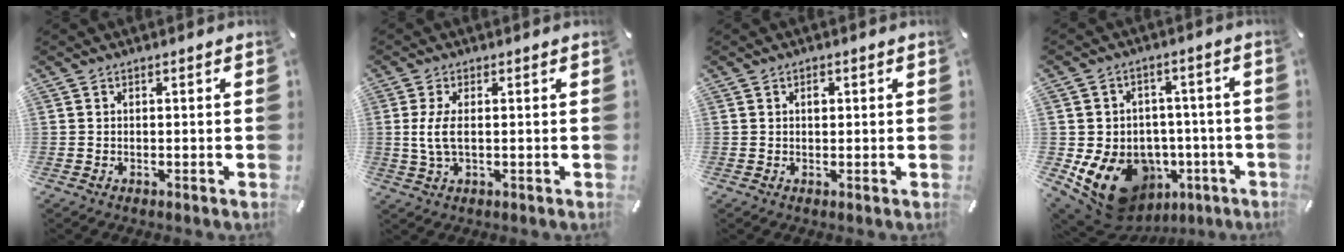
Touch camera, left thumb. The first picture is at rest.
{"total": 5.6, "force": [0.3, 2.3, 5.1], "torque": [-0.115, -0.002, -0.001]}
{"total": 1.2, "force": [0.3, 0.9, 0.8], "torque": [-0.001, -0.001, 0.001]}
{"total": 16.1, "force": [-6.2, 12.1, 8.6], "torque": [-0.151, 0.027, -0.088]}